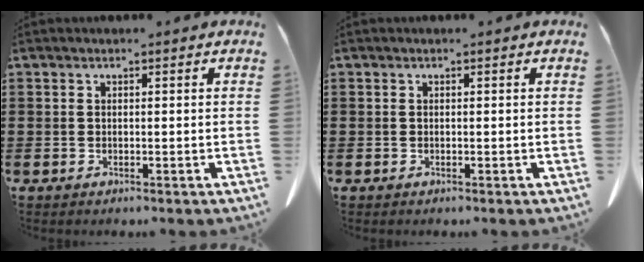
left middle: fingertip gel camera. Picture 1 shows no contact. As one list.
[{"total": 0.0}]